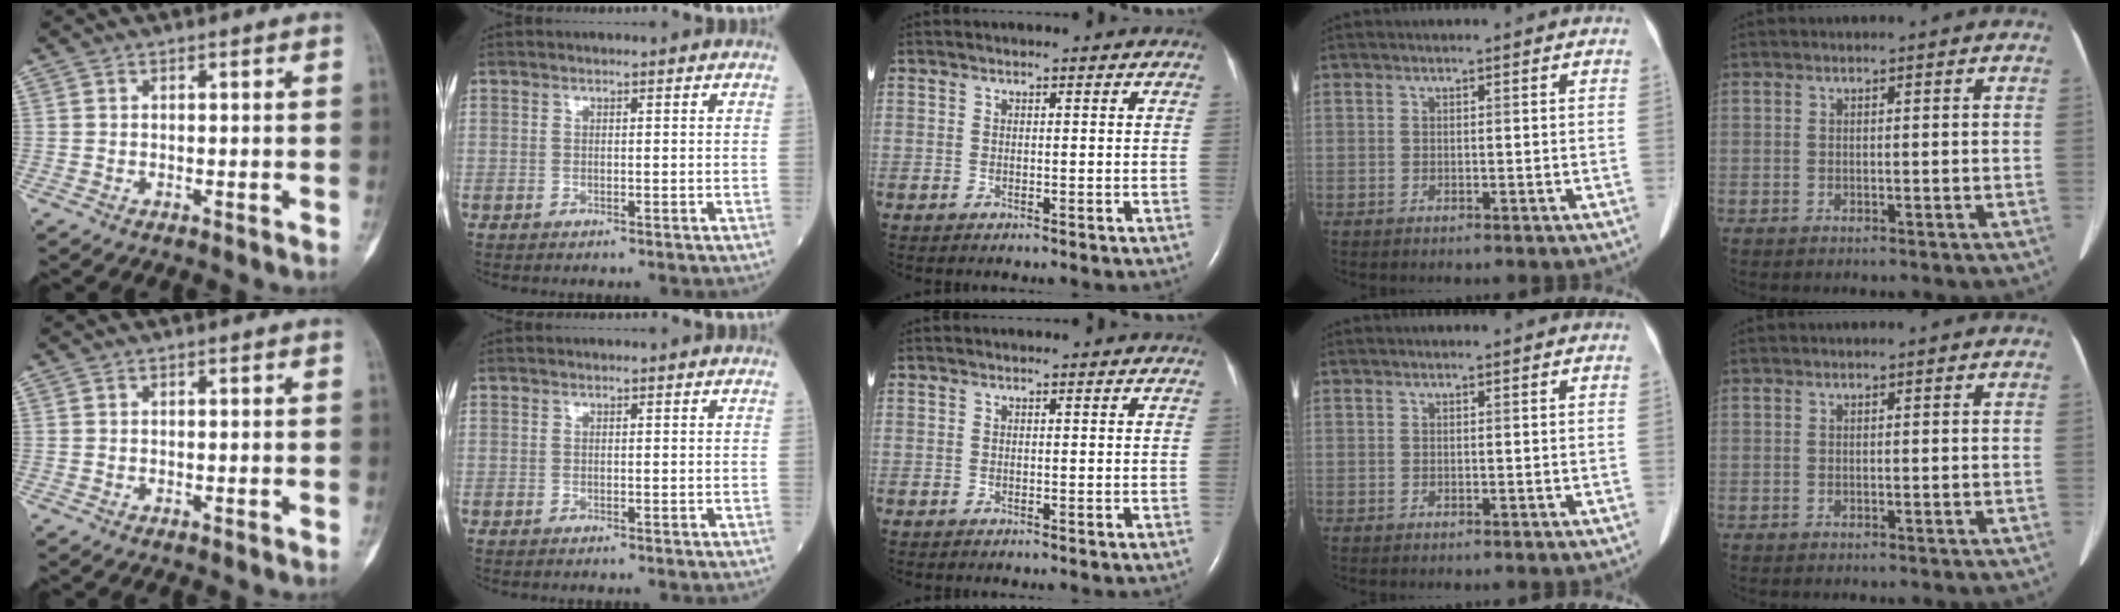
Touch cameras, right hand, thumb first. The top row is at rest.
{}